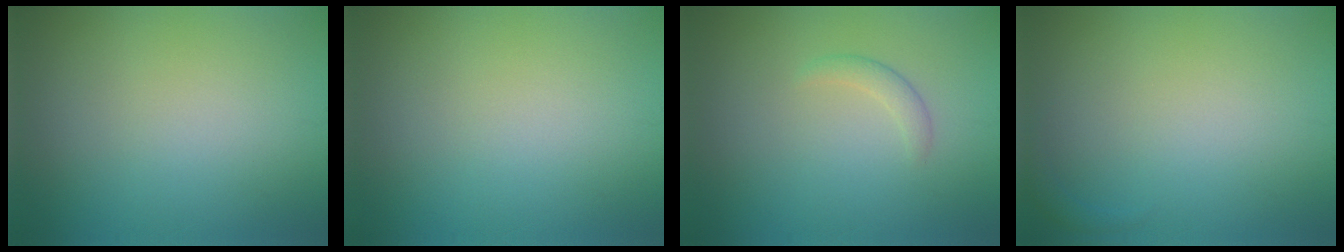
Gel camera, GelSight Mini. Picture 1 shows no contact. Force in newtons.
{"total": 0.0}
{"total": 1.3, "press": 1.3, "slide": 0.0}
{"total": 0.7, "press": 0.7, "slide": 0.1}